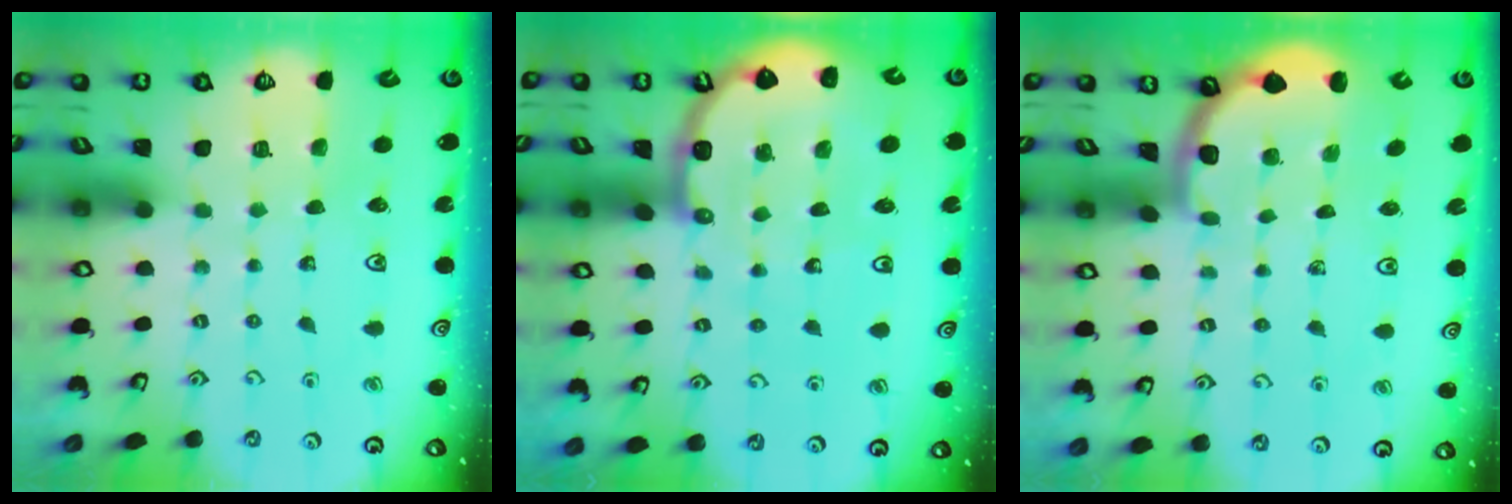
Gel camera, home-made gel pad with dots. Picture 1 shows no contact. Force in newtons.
{"total": 7.1, "press": 7.1, "slide": 0.8}
{"total": 1.8, "press": 1.7, "slide": 0.0}